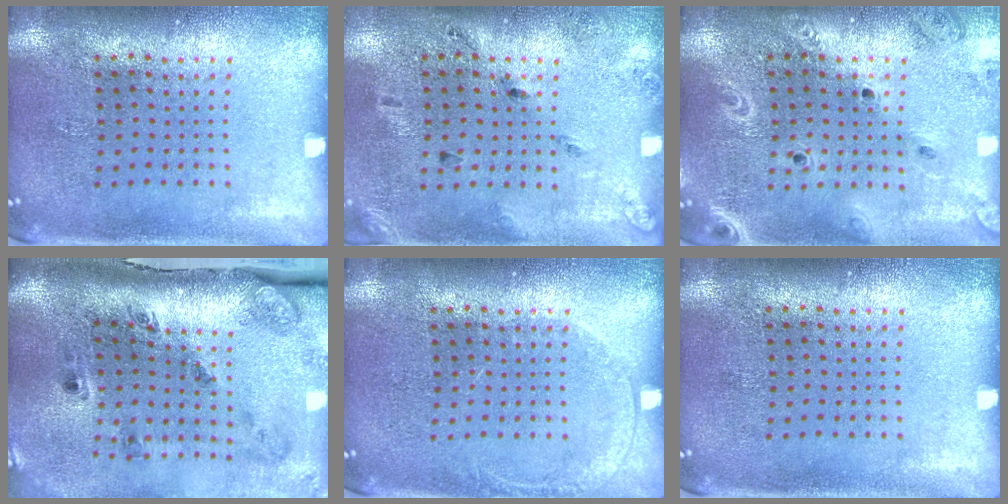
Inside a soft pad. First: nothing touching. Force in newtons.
{"total": 1.8, "press": 1.1, "slide": 1.5}
{"total": 2.1, "press": 1.9, "slide": 0.9}
{"total": 2.8, "press": 1.7, "slide": 2.2}
{"total": 1.0, "press": 1.0, "slide": 0.2}
{"total": 0.0}